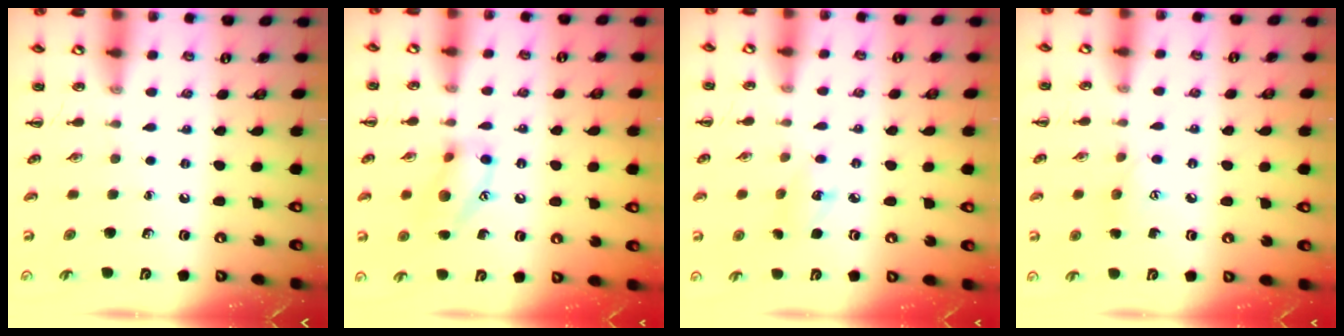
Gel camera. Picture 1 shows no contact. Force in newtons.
{"total": 12.6, "press": 12.5, "slide": 1.6}
{"total": 3.9, "press": 3.9, "slide": 0.8}
{"total": 5.9, "press": 5.8, "slide": 1.4}